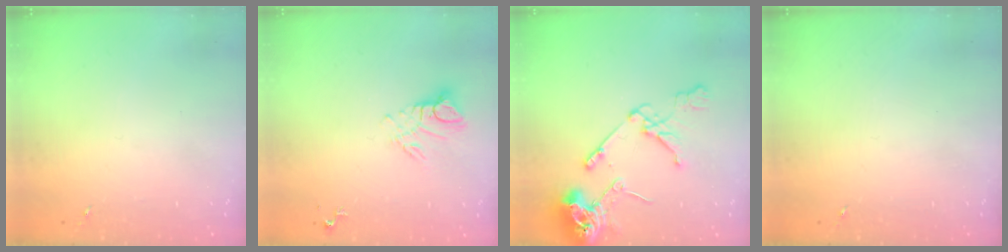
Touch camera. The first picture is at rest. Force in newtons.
{"total": 7.6, "press": 7.6, "slide": 0.7}
{"total": 15.7, "press": 15.6, "slide": 2.0}
{"total": 0.0}